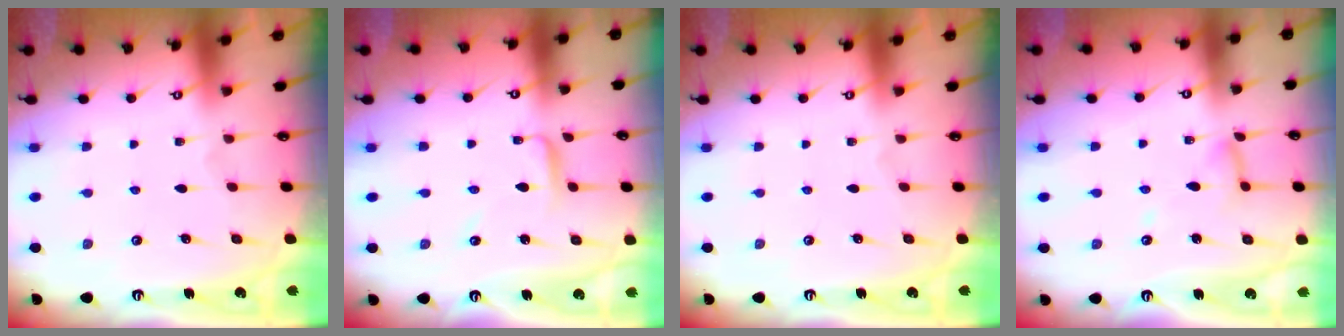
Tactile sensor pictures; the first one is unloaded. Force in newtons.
{"total": 3.3, "press": 3.3, "slide": 0.3}
{"total": 0.0}
{"total": 7.1, "press": 7.1, "slide": 0.6}